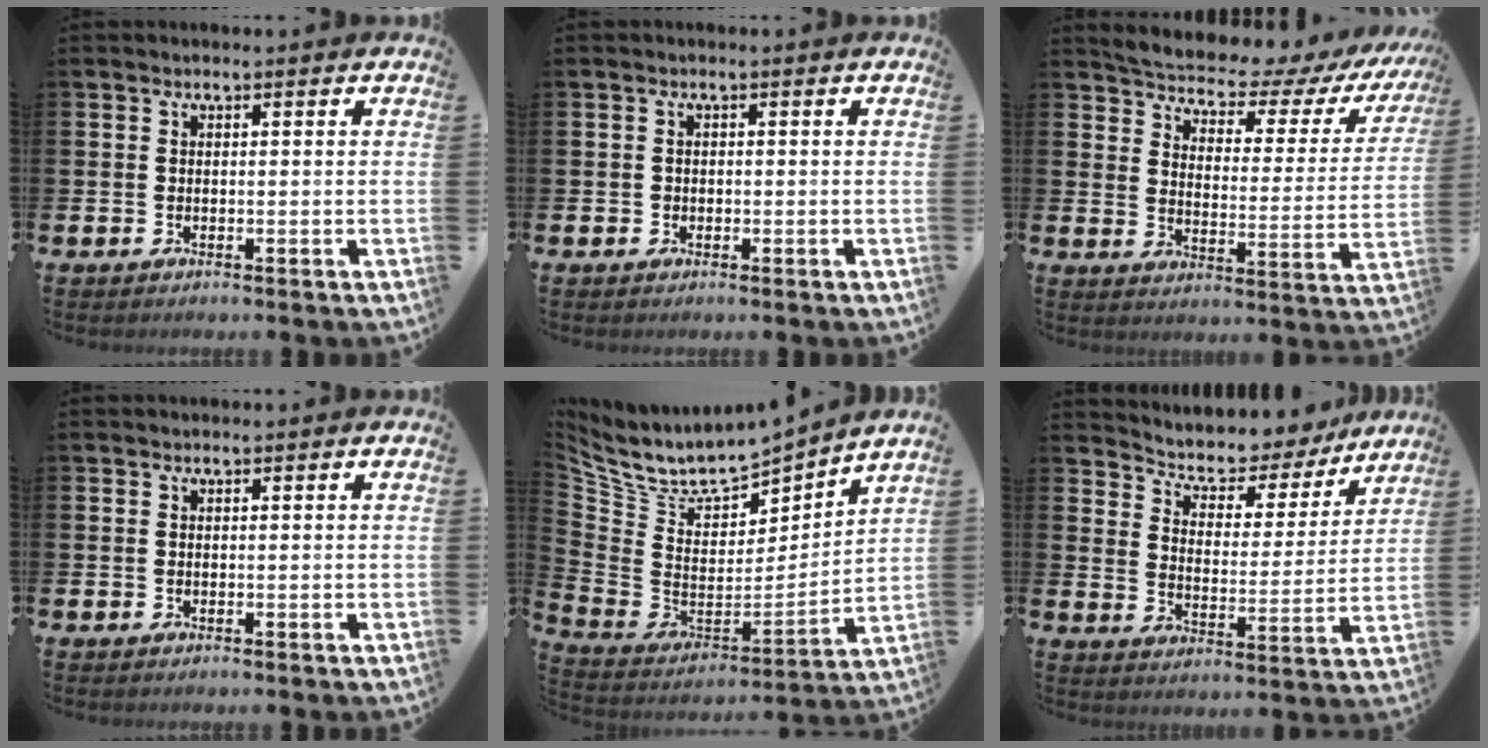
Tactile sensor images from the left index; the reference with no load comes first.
{"total": 0.6, "force": [0.0, 0.6, 0.1], "torque": [0.005, 0.003, -0.002]}
{"total": 5.7, "force": [5.3, 1.4, 1.6], "torque": [-0.050, -0.048, 0.084]}
{"total": 0.5, "force": [0.5, 0.0, 0.1], "torque": [0.006, -0.003, 0.009]}
{"total": 8.2, "force": [7.6, 2.4, 2.3], "torque": [-0.084, -0.062, 0.130]}
{"total": 6.4, "force": [6.0, 2.3, 0.8], "torque": [-0.039, -0.052, 0.098]}